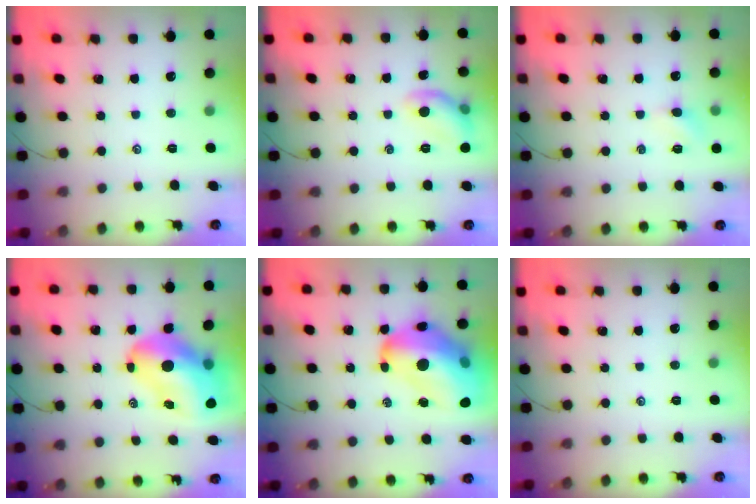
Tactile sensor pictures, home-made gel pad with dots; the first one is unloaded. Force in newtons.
{"total": 8.4, "press": 8.3, "slide": 1.4}
{"total": 4.1, "press": 3.9, "slide": 1.1}
{"total": 16.8, "press": 16.0, "slide": 5.0}
{"total": 25.8, "press": 25.0, "slide": 6.4}
{"total": 0.0}